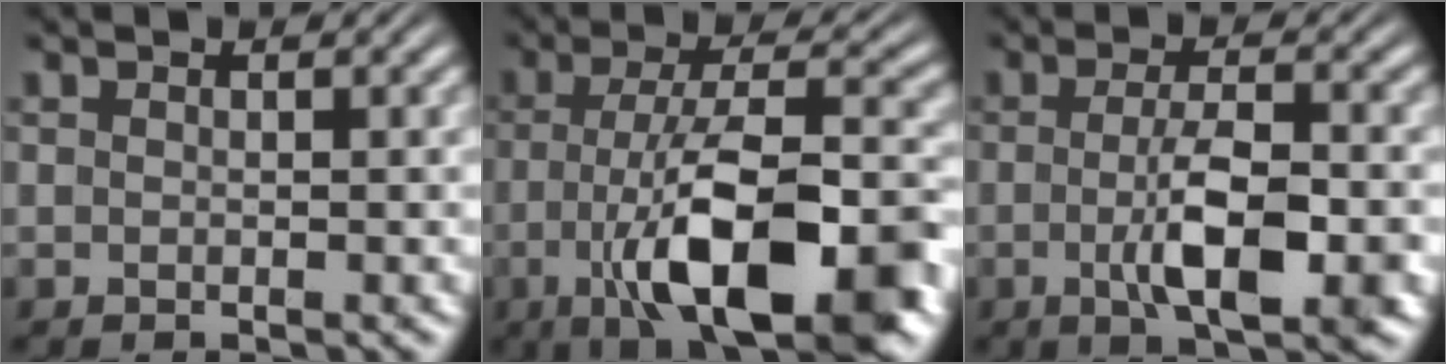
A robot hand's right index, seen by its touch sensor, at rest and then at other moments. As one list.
[{"total": 12.4, "force": [-4.4, 4.3, 10.8], "torque": [-0.174, -0.021, -0.058]}, {"total": 5.7, "force": [-1.3, 1.4, 5.4], "torque": [-0.092, -0.009, -0.020]}]